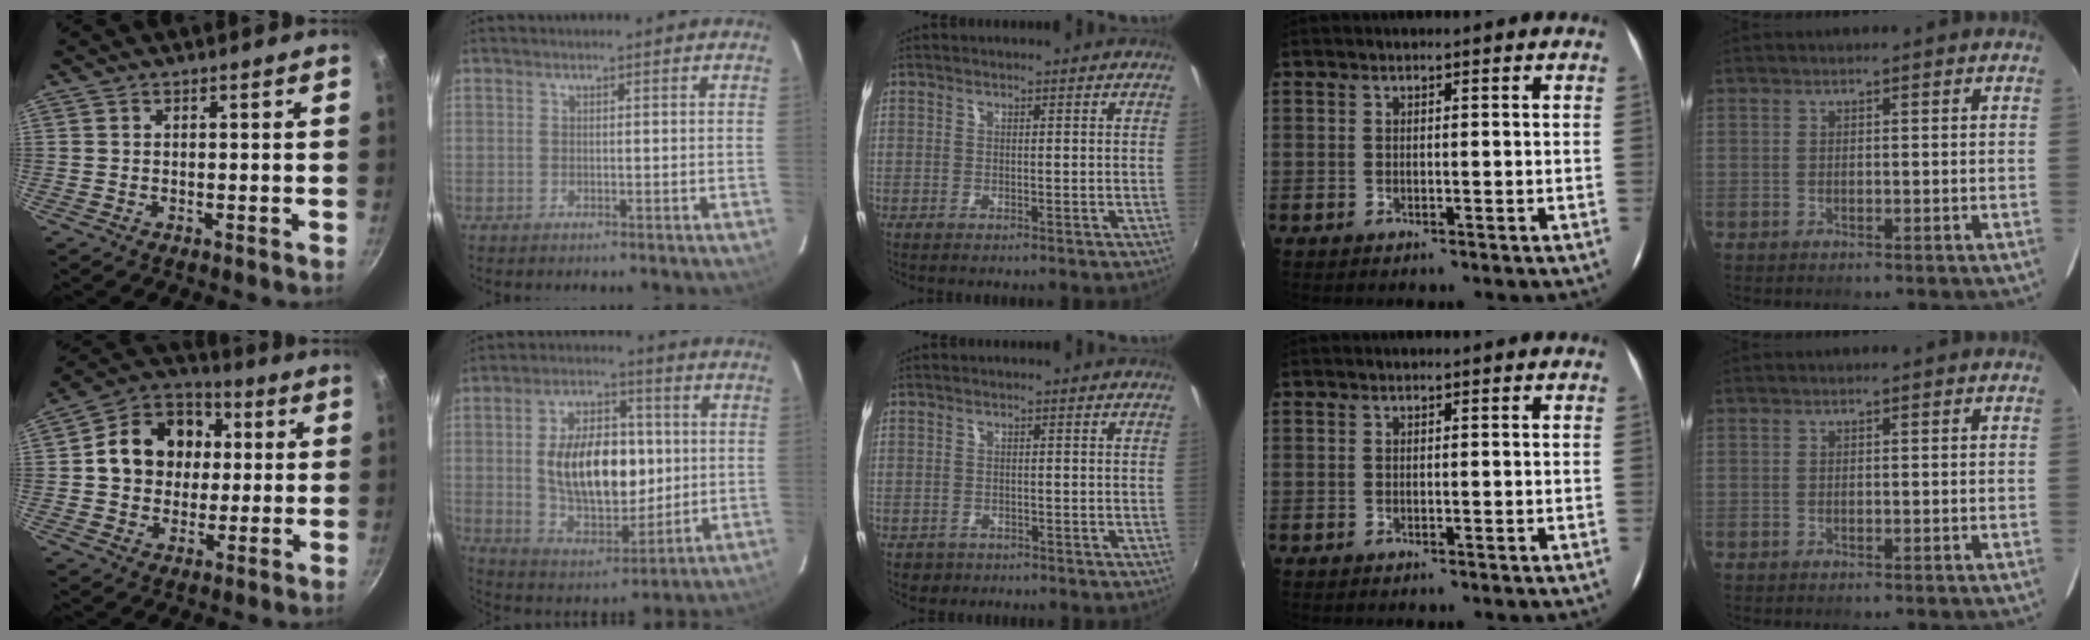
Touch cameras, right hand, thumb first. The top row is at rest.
{"thumb": {"total": 15.4, "force": [2.0, 12.8, 8.3], "torque": [-0.106, 0.023, 0.022]}, "index": {"total": 17.5, "force": [1.0, 9.9, 14.4], "torque": [-0.252, 0.012, 0.033]}, "middle": {"total": 2.4, "force": [-1.3, 1.9, 0.7], "torque": [-0.020, -0.003, -0.016]}}